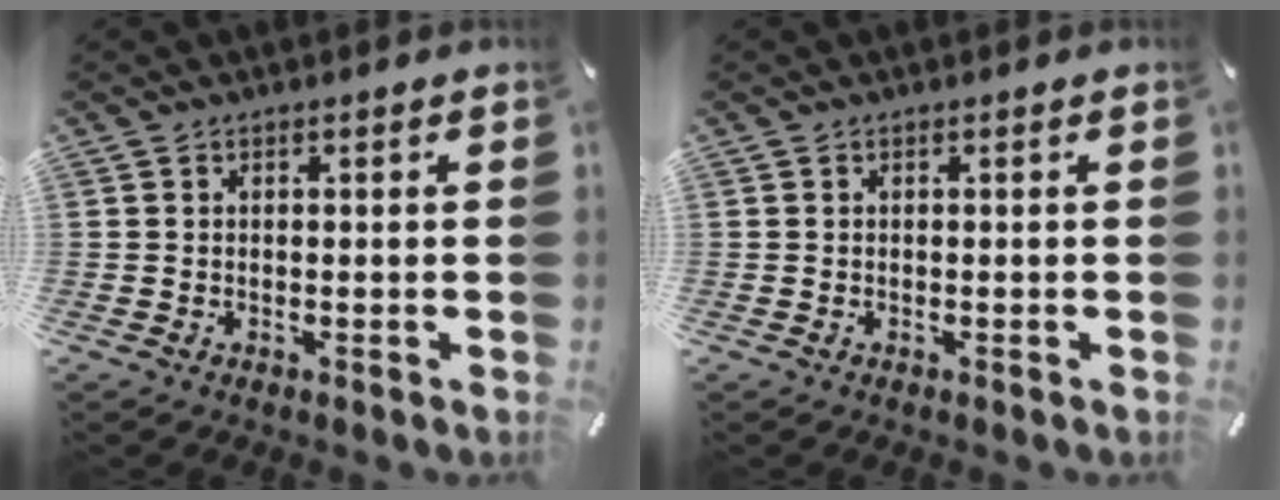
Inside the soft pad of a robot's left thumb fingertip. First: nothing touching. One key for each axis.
{"total": 0.0}